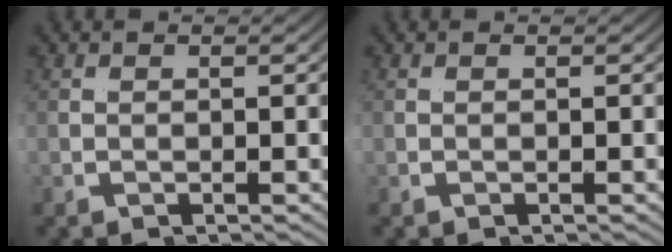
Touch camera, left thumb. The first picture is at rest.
{"total": 0.0}